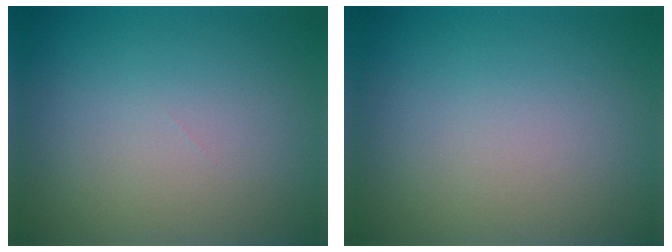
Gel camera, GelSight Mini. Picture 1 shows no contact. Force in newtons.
{"total": 0.0}